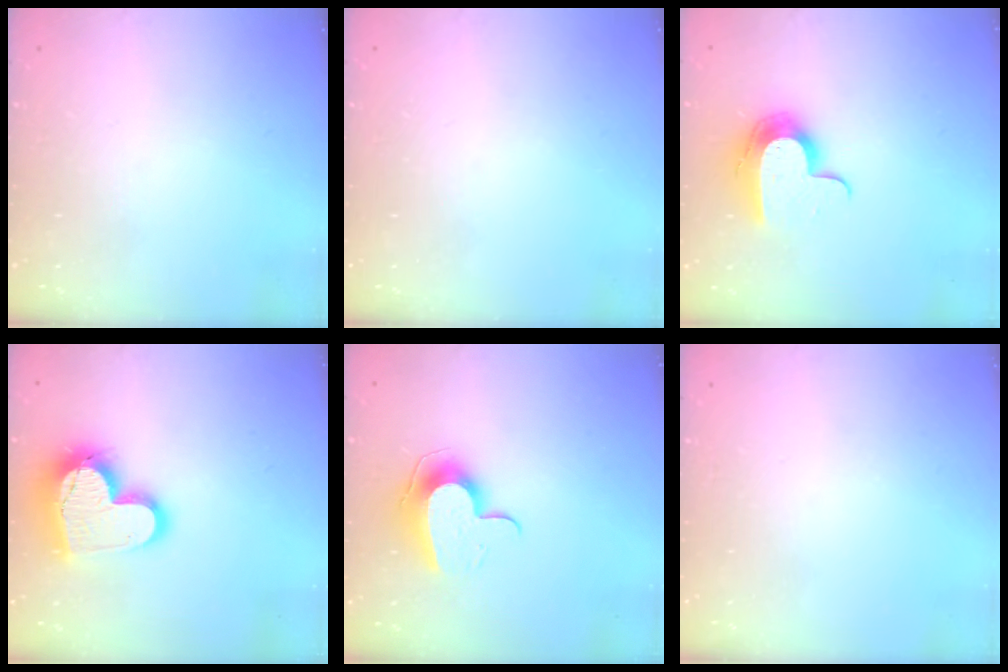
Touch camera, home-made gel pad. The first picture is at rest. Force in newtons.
{"total": 0.0}
{"total": 12.1, "press": 12.1, "slide": 0.6}
{"total": 17.1, "press": 17.0, "slide": 1.5}
{"total": 10.5, "press": 10.5, "slide": 0.1}
{"total": 0.0}